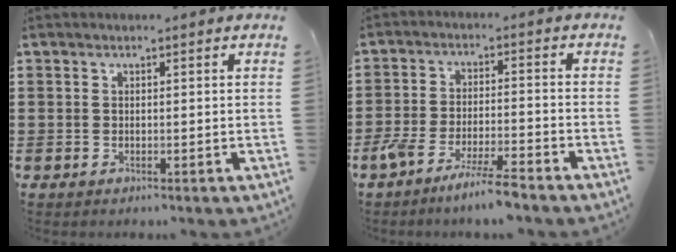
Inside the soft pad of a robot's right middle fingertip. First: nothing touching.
{"total": 6.3, "force": [-5.4, 0.1, 3.3], "torque": [-0.073, -0.013, -0.102]}